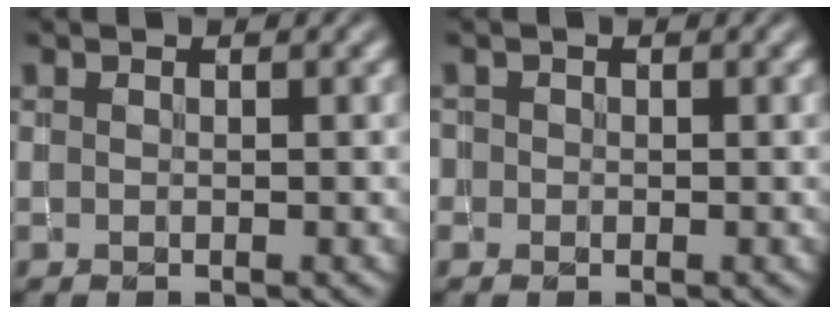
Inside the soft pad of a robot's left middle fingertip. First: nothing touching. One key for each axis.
{"total": 0.7, "fx": -0.2, "fy": 0.6, "fz": -0.1, "tx": 0.006, "ty": 0.002, "tz": -0.007}